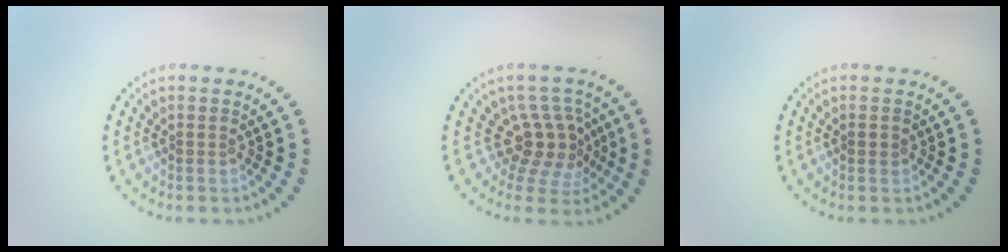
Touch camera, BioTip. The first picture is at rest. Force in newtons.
{"total": 3.7, "press": 2.8, "slide": 2.5}
{"total": 0.9, "press": 0.9, "slide": 0.1}